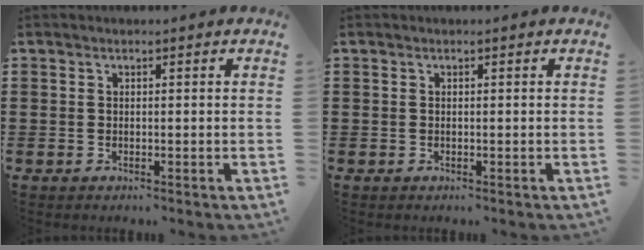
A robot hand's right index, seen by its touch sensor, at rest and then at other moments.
{"total": 0.0}